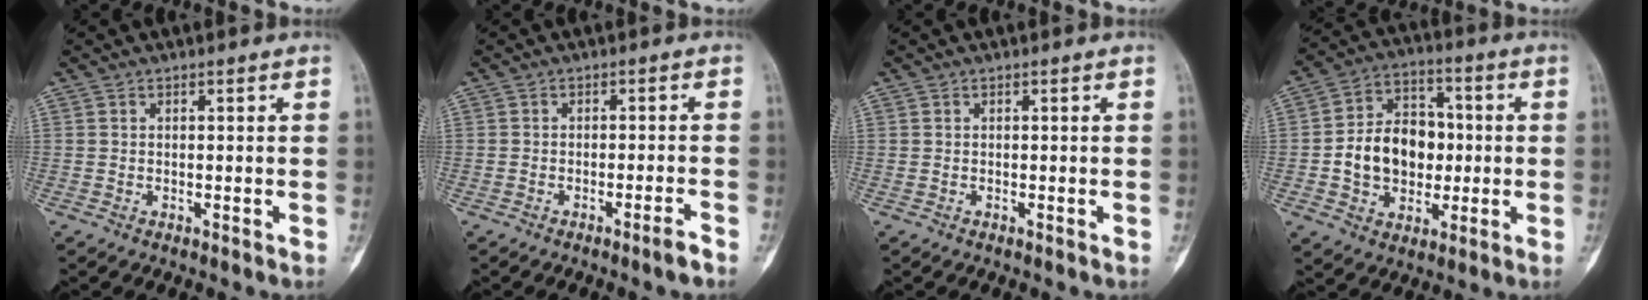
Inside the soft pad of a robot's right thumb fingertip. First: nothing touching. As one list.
[{"total": 2.4, "force": [-1.8, -0.3, 1.6], "torque": [-0.030, 0.013, -0.028]}, {"total": 0.0}, {"total": 14.4, "force": [-0.8, 10.9, 9.3], "torque": [-0.120, 0.028, -0.013]}]